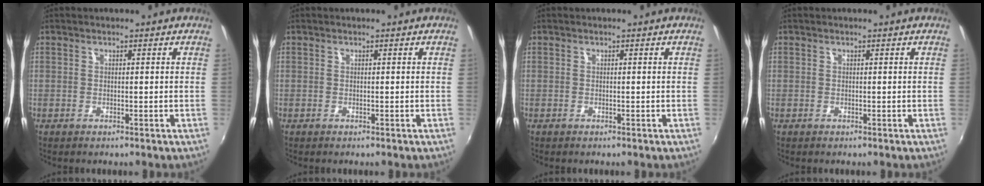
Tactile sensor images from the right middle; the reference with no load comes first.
{"total": 0.0}
{"total": 0.0}
{"total": 0.0}